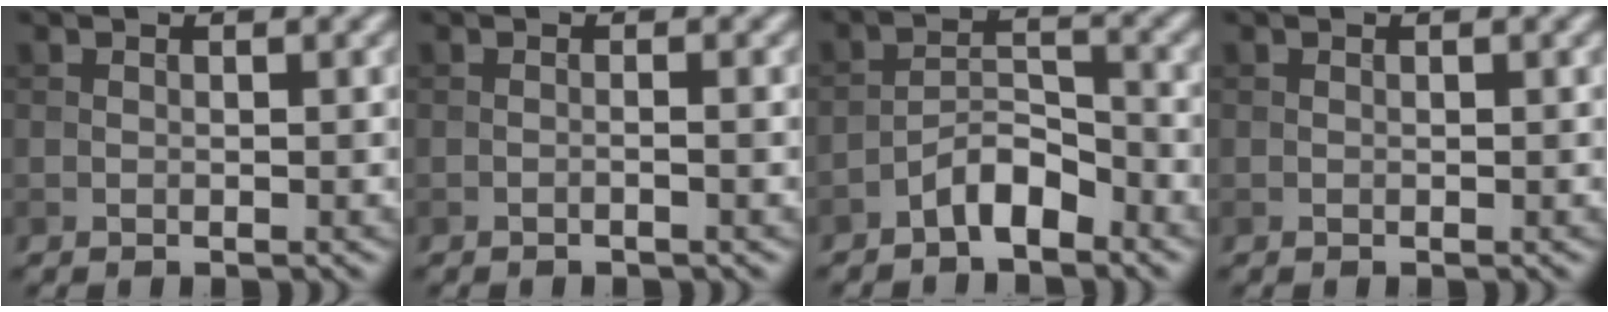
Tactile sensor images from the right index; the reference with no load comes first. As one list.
[{"total": 0.9, "force": [-0.3, 0.2, 0.8], "torque": [-0.010, -0.001, -0.012]}, {"total": 3.3, "force": [-2.5, 1.1, 1.8], "torque": [-0.030, 0.016, -0.050]}, {"total": 0.0}]